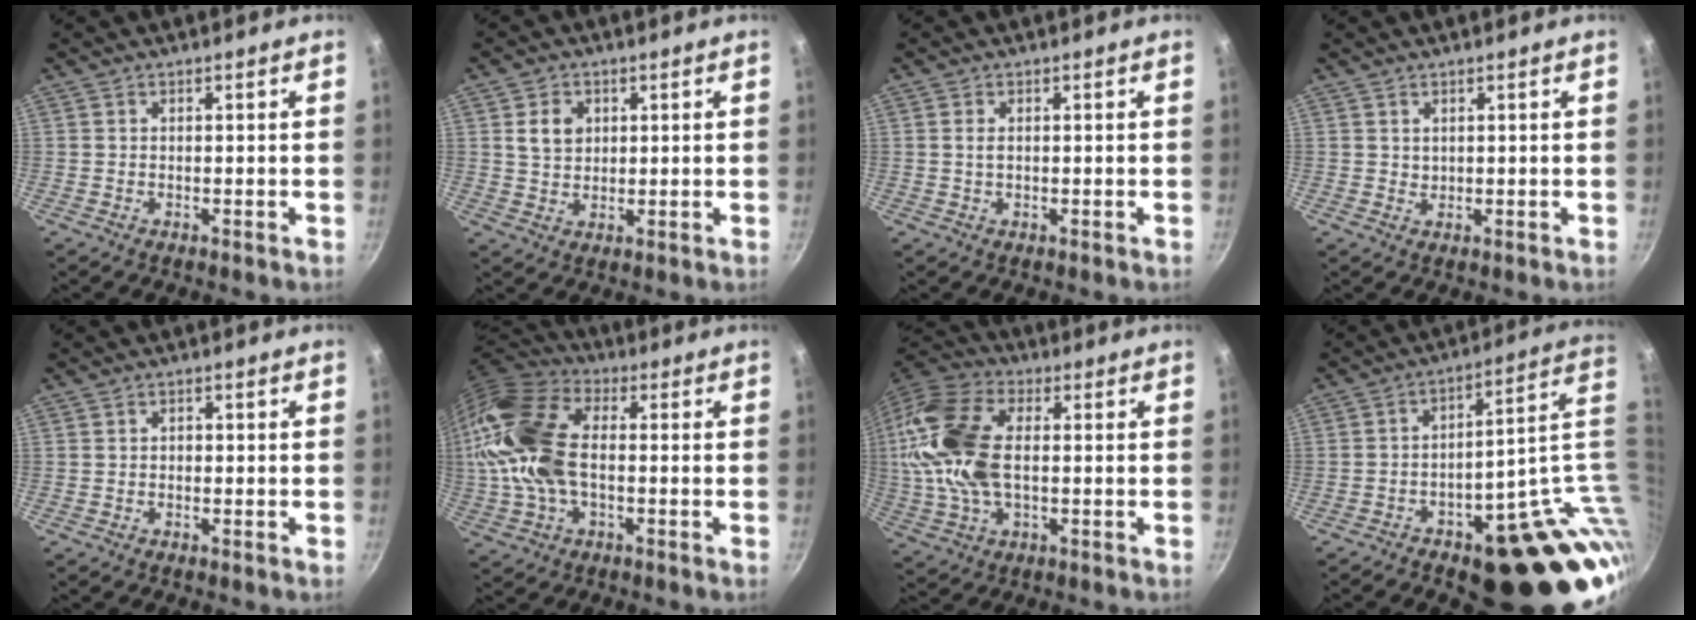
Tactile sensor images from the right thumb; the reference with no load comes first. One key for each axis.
{"total": 5.1, "fx": 1.4, "fy": 4.0, "fz": 2.8, "tx": -0.033, "ty": -0.002, "tz": 0.027}
{"total": 1.1, "fx": 0.1, "fy": 0.6, "fz": 0.9, "tx": -0.018, "ty": 0.001, "tz": 0.001}
{"total": 1.0, "fx": 0.8, "fy": 0.5, "fz": 0.3, "tx": 0.000, "ty": -0.006, "tz": 0.015}
{"total": 0.7, "fx": -0.2, "fy": 0.6, "fz": 0.3, "tx": -0.003, "ty": 0.004, "tz": -0.004}
{"total": 19.6, "fx": -0.1, "fy": 11.7, "fz": 15.8, "tx": -0.319, "ty": 0.030, "tz": -0.012}
{"total": 18.7, "fx": 1.0, "fy": 10.8, "fz": 15.2, "tx": -0.302, "ty": 0.021, "tz": 0.006}
{"total": 19.6, "fx": -0.6, "fy": 10.8, "fz": 16.3, "tx": -0.108, "ty": 0.021, "tz": 0.007}